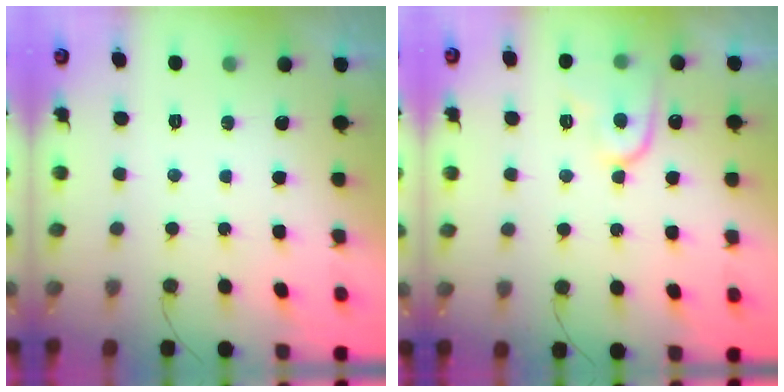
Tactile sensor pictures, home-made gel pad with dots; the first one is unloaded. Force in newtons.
{"total": 12.0, "press": 11.9, "slide": 0.9}